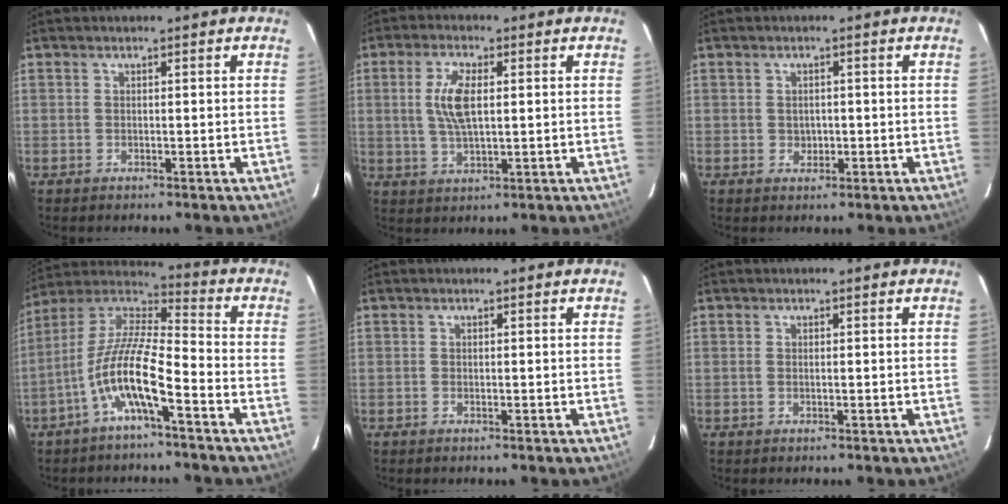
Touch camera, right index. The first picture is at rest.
{"total": 7.1, "force": [1.1, 2.8, 6.4], "torque": [-0.127, 0.003, 0.024]}
{"total": 1.8, "force": [-0.1, 1.7, 0.6], "torque": [-0.006, 0.001, 0.001]}
{"total": 12.1, "force": [-5.8, 2.4, 10.4], "torque": [-0.209, 0.003, -0.112]}
{"total": 0.0}
{"total": 0.0}